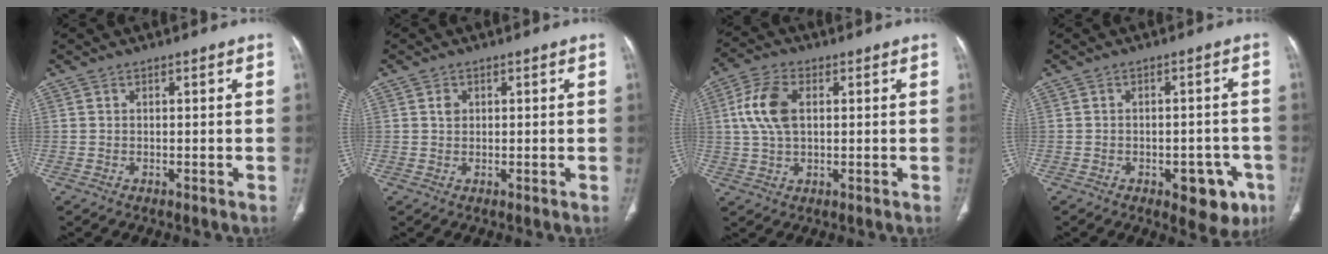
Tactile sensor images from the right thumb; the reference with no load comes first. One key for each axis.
{"total": 1.4, "fx": 0.4, "fy": 1.1, "fz": 0.7, "tx": -0.007, "ty": 0.000, "tz": 0.007}
{"total": 8.7, "fx": 1.6, "fy": 4.9, "fz": 7.0, "tx": -0.152, "ty": 0.011, "tz": 0.031}
{"total": 8.9, "fx": -4.1, "fy": 4.7, "fz": 6.4, "tx": -0.046, "ty": 0.018, "tz": -0.043}